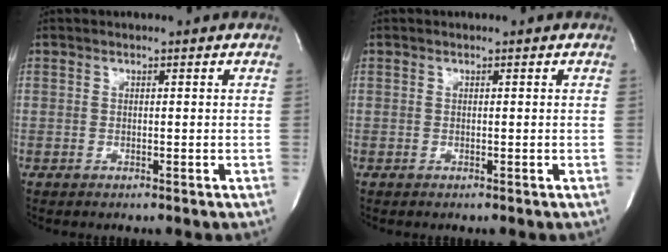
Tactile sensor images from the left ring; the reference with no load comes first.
{"total": 0.0}